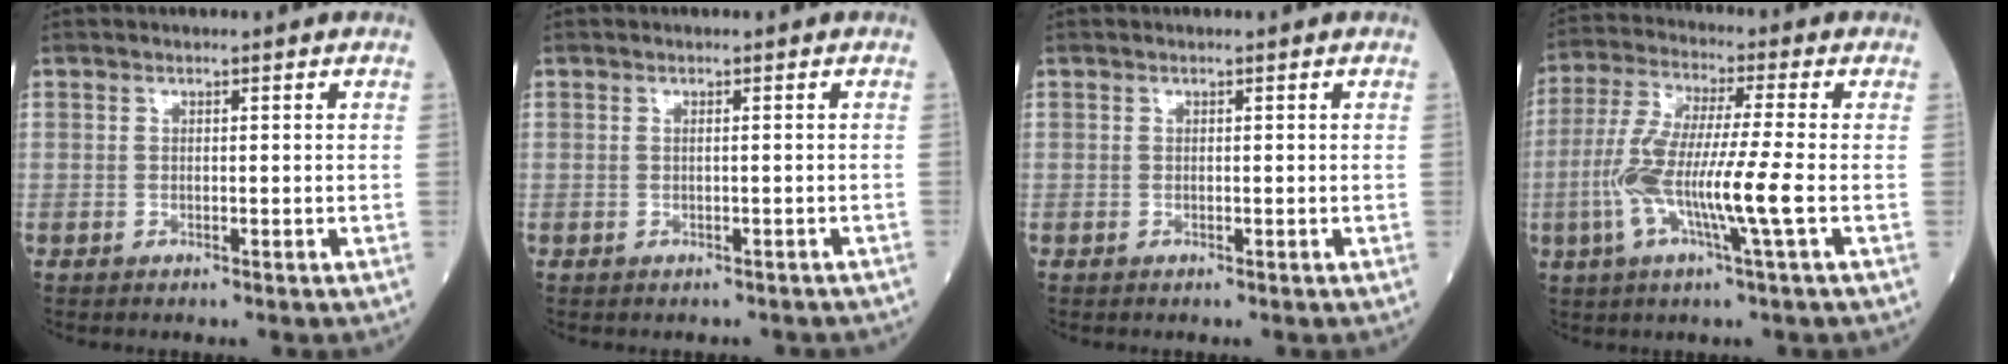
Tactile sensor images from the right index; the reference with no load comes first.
{"total": 2.5, "force": [-2.1, 1.0, 0.9], "torque": [-0.011, 0.000, -0.020]}
{"total": 0.0}
{"total": 11.6, "force": [-2.7, -0.2, 11.3], "torque": [-0.230, -0.004, -0.060]}